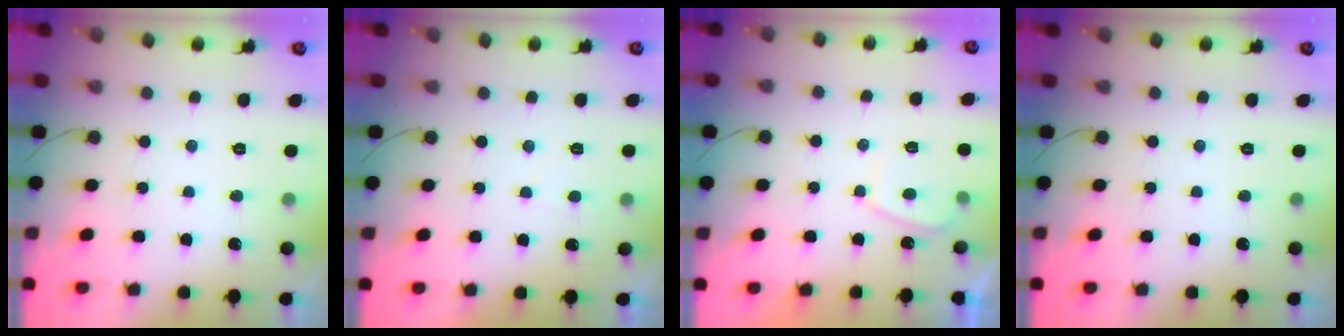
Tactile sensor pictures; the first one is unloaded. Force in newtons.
{"total": 1.7, "press": 1.6, "slide": 0.5}
{"total": 2.5, "press": 2.4, "slide": 0.7}
{"total": 0.0}